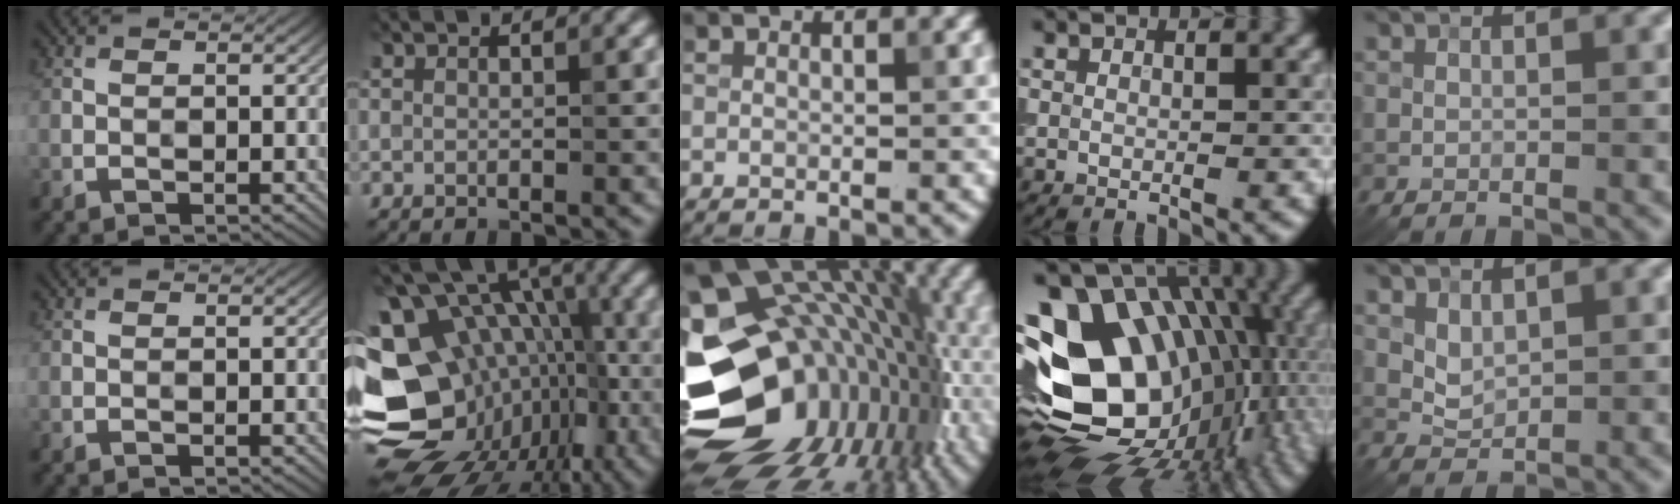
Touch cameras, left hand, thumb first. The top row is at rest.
{"index": {"total": 19.4, "force": [-4.6, 15.0, 11.4], "torque": [-0.196, -0.005, -0.044]}, "middle": {"total": 19.5, "force": [-3.7, 14.8, 12.1], "torque": [-0.201, 0.003, -0.034]}, "ring": {"total": 19.5, "force": [0.5, 14.2, 13.3], "torque": [-0.221, -0.010, 0.042]}, "little": {"total": 1.6, "force": [0.8, 1.1, 0.9], "torque": [-0.018, -0.004, 0.021]}}